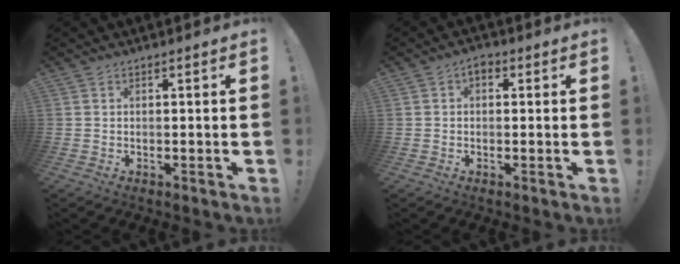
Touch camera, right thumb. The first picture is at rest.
{"total": 2.9, "force": [0.4, 1.9, 2.1], "torque": [-0.035, 0.005, 0.006]}